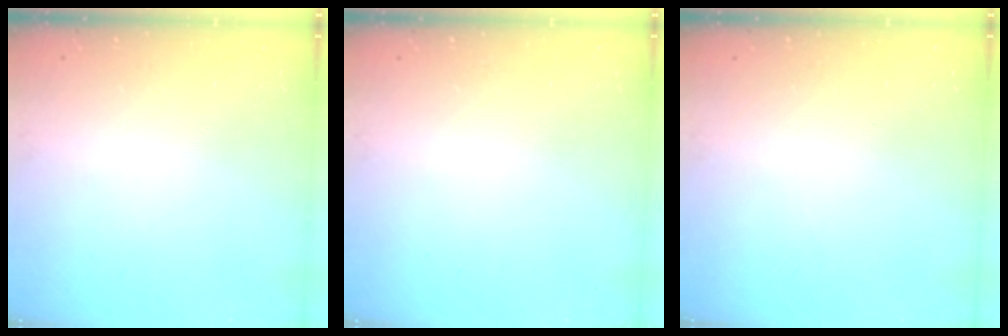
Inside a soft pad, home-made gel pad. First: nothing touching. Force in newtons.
{"total": 0.0}
{"total": 0.0}